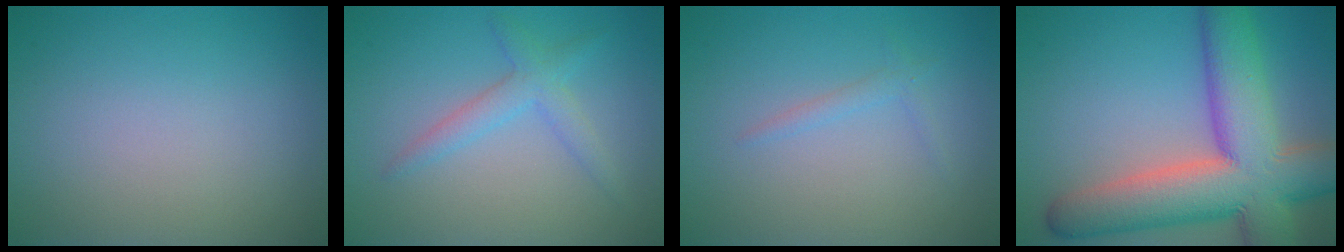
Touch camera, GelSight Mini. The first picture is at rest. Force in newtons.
{"total": 2.4, "press": 2.4, "slide": 0.2}
{"total": 0.9, "press": 0.9, "slide": 0.1}
{"total": 12.9, "press": 12.8, "slide": 0.8}